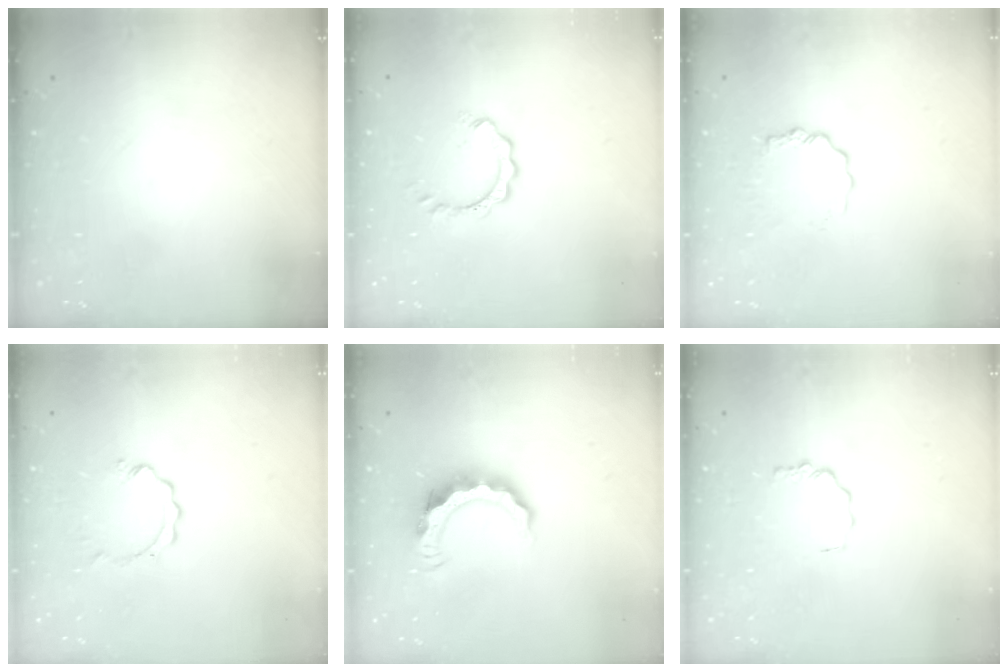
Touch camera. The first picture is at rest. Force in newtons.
{"total": 4.4, "press": 4.4, "slide": 0.2}
{"total": 4.9, "press": 4.9, "slide": 0.5}
{"total": 2.0, "press": 2.0, "slide": 0.2}
{"total": 9.0, "press": 9.0, "slide": 0.4}
{"total": 2.1, "press": 2.1, "slide": 0.3}